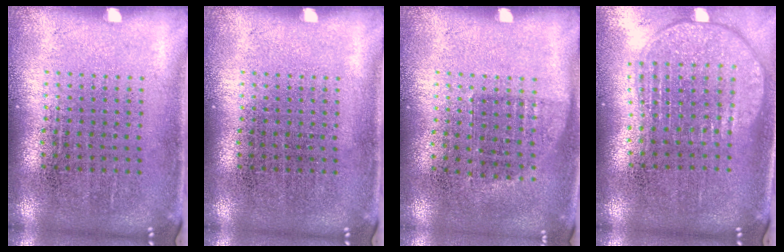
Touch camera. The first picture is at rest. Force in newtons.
{"total": 0.0}
{"total": 0.7, "press": 0.7, "slide": 0.3}
{"total": 1.9, "press": 1.6, "slide": 1.0}